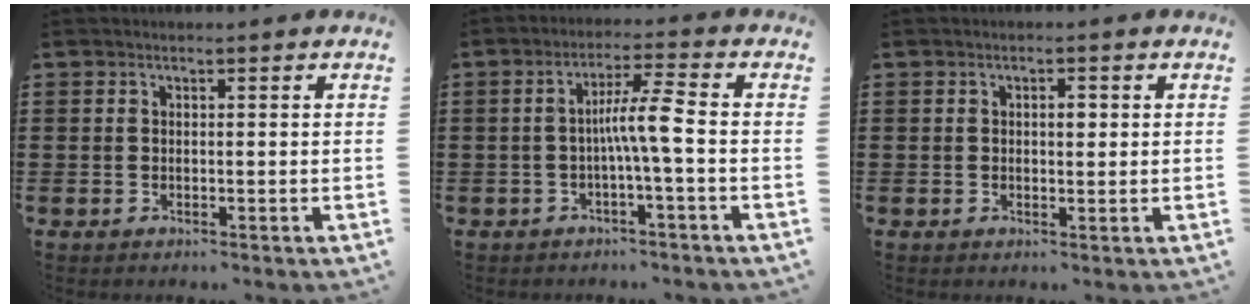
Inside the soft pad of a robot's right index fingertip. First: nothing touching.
{"total": 6.0, "force": [-1.0, 0.0, 5.9], "torque": [-0.109, 0.003, -0.026]}
{"total": 1.6, "force": [0.2, 0.7, 1.5], "torque": [-0.029, 0.005, 0.001]}